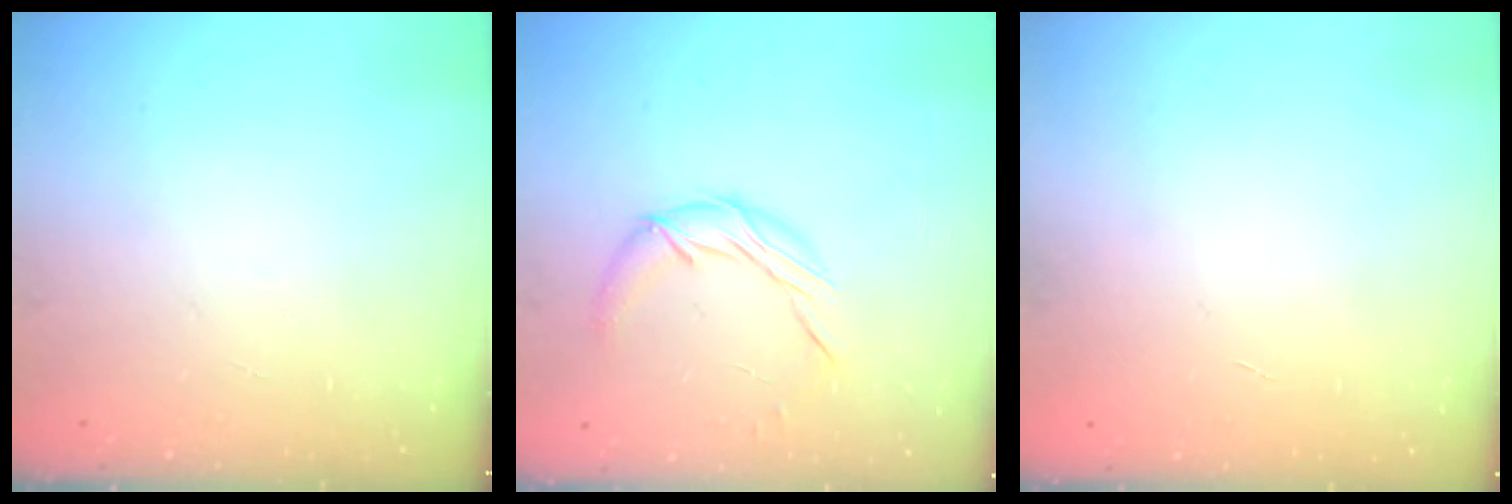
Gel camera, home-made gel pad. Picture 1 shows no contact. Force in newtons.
{"total": 9.4, "press": 9.4, "slide": 0.2}
{"total": 0.0}